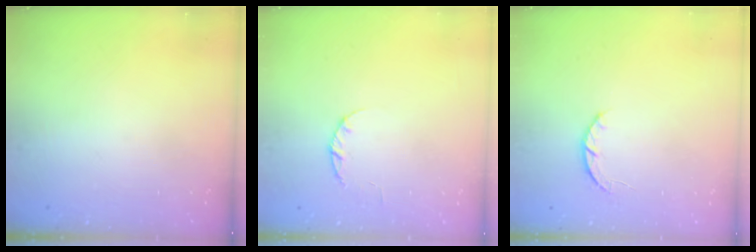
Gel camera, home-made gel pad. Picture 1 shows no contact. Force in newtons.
{"total": 2.4, "press": 2.3, "slide": 0.4}
{"total": 2.6, "press": 2.5, "slide": 0.4}